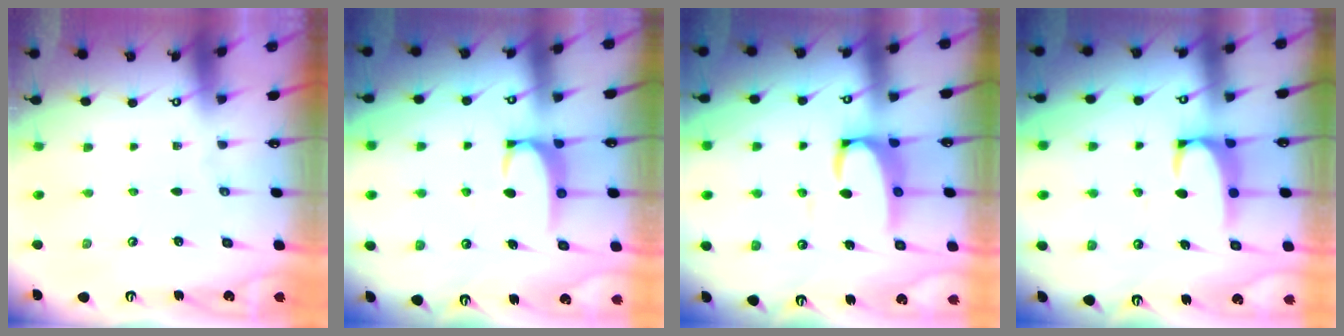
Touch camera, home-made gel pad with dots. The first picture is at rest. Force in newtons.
{"total": 2.6, "press": 2.6, "slide": 0.4}
{"total": 3.5, "press": 3.4, "slide": 0.9}
{"total": 2.0, "press": 1.9, "slide": 0.7}